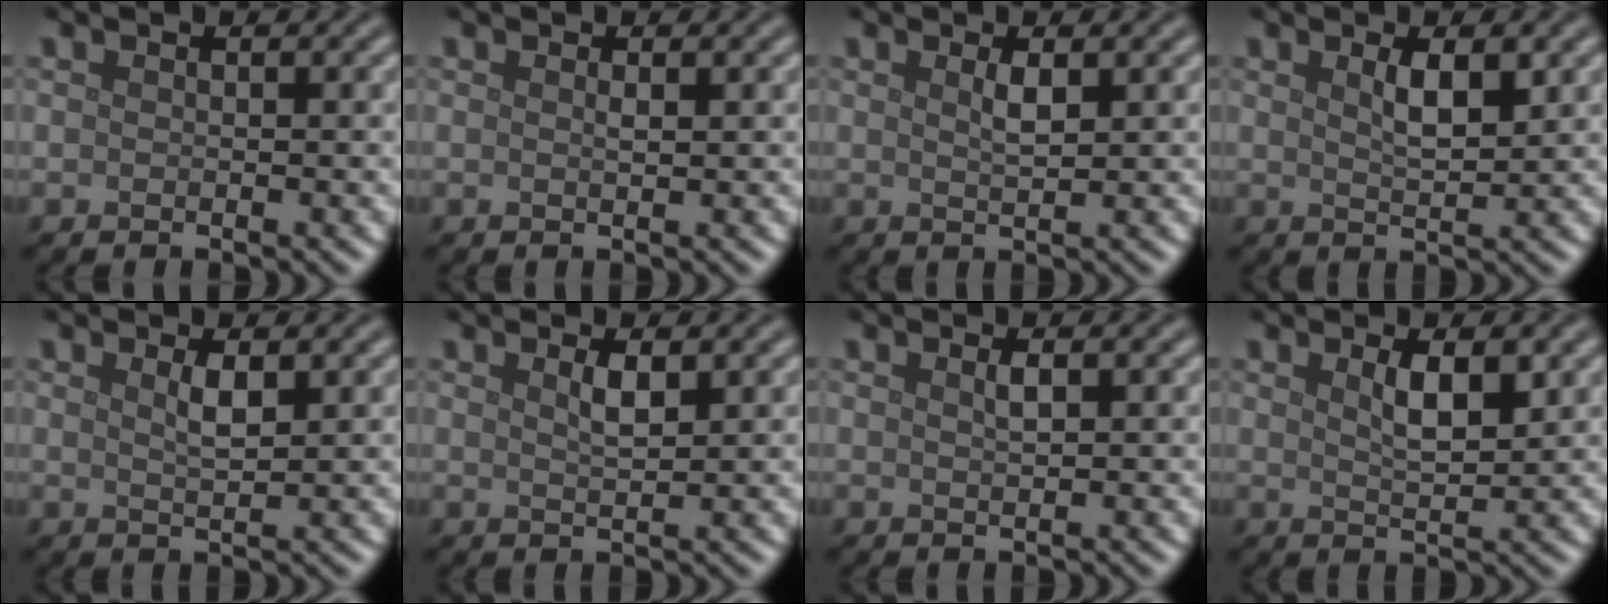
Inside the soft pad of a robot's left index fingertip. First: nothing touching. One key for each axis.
{"total": 0.6, "fx": 0.2, "fy": 0.1, "fz": 0.5, "tx": -0.008, "ty": 0.001, "tz": 0.003}
{"total": 1.4, "fx": 0.7, "fy": 0.3, "fz": 1.2, "tx": -0.024, "ty": 0.000, "tz": 0.011}
{"total": 2.6, "fx": 1.1, "fy": 0.7, "fz": 2.2, "tx": -0.039, "ty": -0.001, "tz": 0.021}
{"total": 1.7, "fx": 0.8, "fy": 0.4, "fz": 1.4, "tx": -0.028, "ty": -0.001, "tz": 0.013}
{"total": 1.7, "fx": 0.9, "fy": 0.4, "fz": 1.4, "tx": -0.027, "ty": 0.001, "tz": 0.015}
{"total": 1.0, "fx": 0.5, "fy": 0.2, "fz": 0.9, "tx": -0.018, "ty": 0.002, "tz": 0.008}
{"total": 2.9, "fx": 1.2, "fy": 0.8, "fz": 2.5, "tx": -0.044, "ty": 0.000, "tz": 0.022}